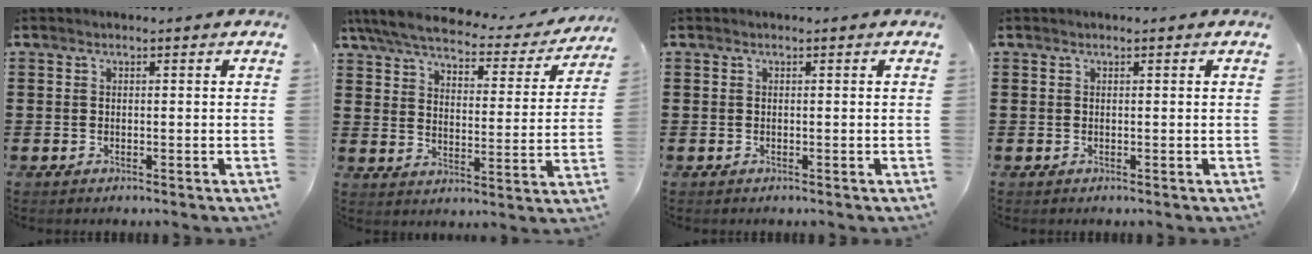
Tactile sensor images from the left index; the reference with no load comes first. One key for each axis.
{"total": 5.7, "fx": 4.9, "fy": 1.1, "fz": 2.7, "tx": -0.075, "ty": -0.024, "tz": 0.081}
{"total": 0.0}
{"total": 0.0}